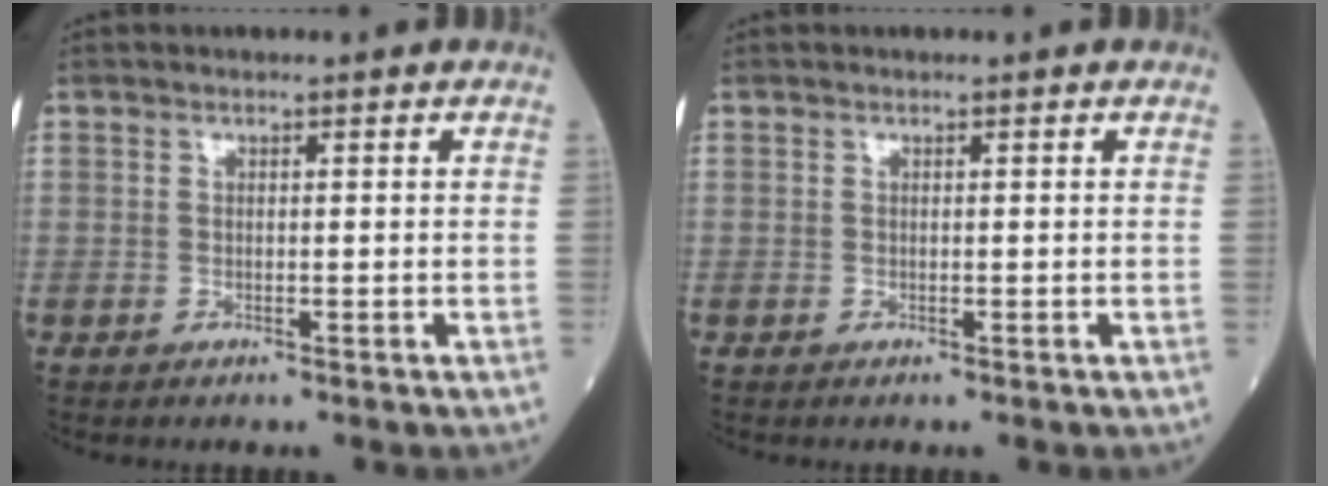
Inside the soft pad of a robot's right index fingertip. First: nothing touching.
{"total": 0.0}